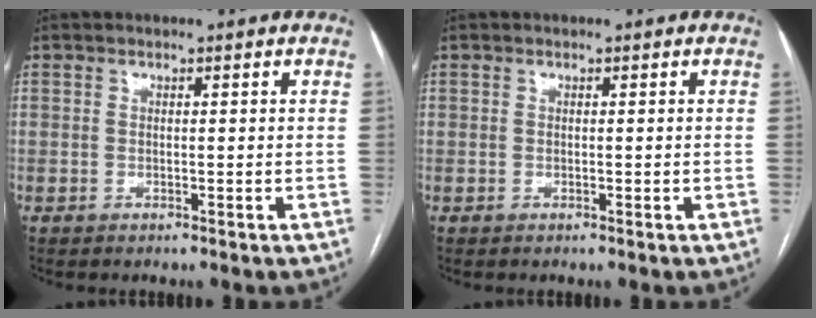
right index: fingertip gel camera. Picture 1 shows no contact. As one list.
[{"total": 0.0}]